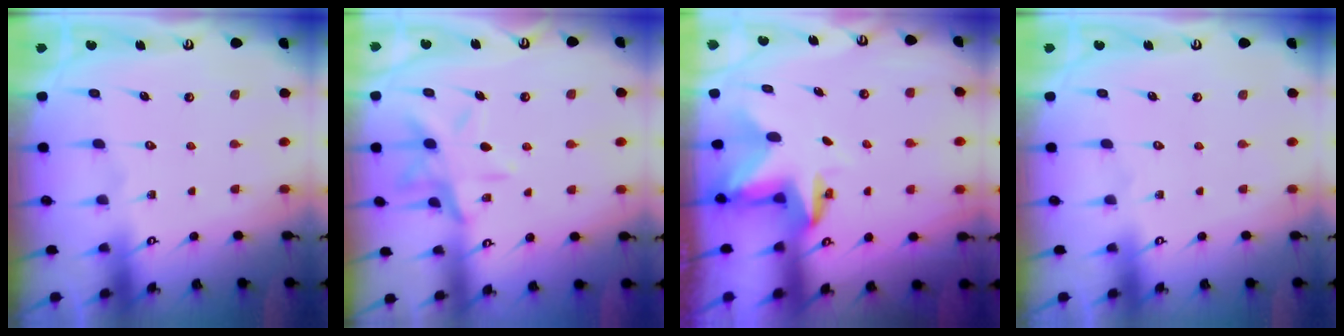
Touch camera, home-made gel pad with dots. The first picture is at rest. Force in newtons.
{"total": 11.9, "press": 11.8, "slide": 0.8}
{"total": 2.9, "press": 2.9, "slide": 0.2}
{"total": 0.0}